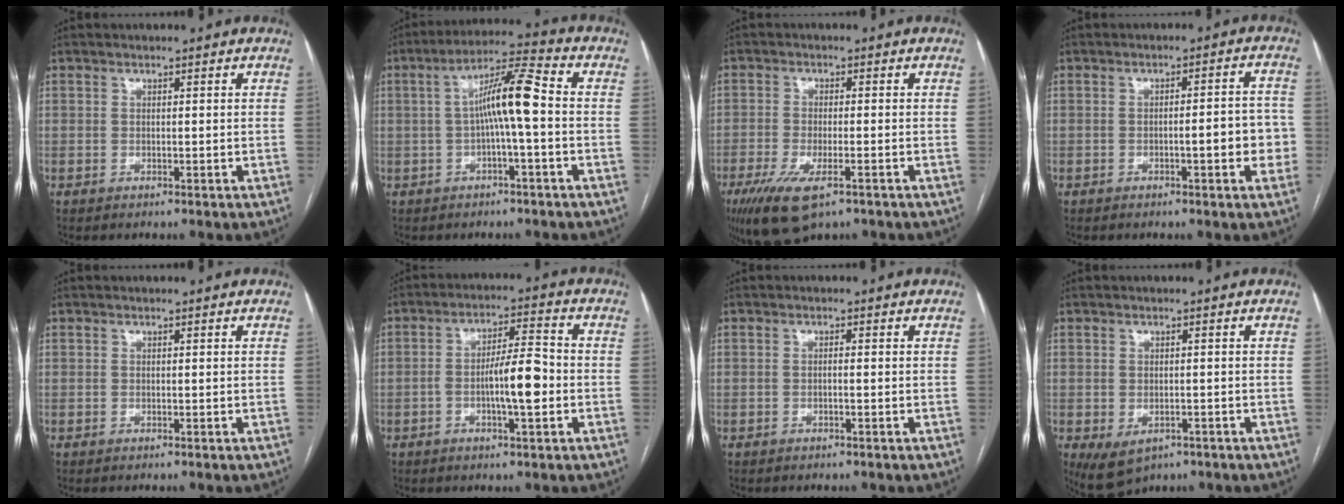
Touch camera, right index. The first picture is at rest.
{"total": 8.6, "force": [-0.4, 0.4, 8.6], "torque": [-0.152, 0.026, -0.010]}
{"total": 9.5, "force": [-5.6, 2.8, 7.1], "torque": [-0.130, -0.021, -0.092]}
{"total": 5.9, "force": [-1.6, 1.3, 5.6], "torque": [-0.068, 0.022, -0.017]}
{"total": 0.0}
{"total": 8.1, "force": [-1.8, 1.3, 7.8], "torque": [-0.137, 0.014, -0.030]}
{"total": 0.7, "force": [-0.1, 0.1, 0.7], "torque": [-0.010, 0.004, 0.000]}
{"total": 5.8, "force": [-2.9, 3.5, 3.6], "torque": [-0.065, -0.005, -0.034]}